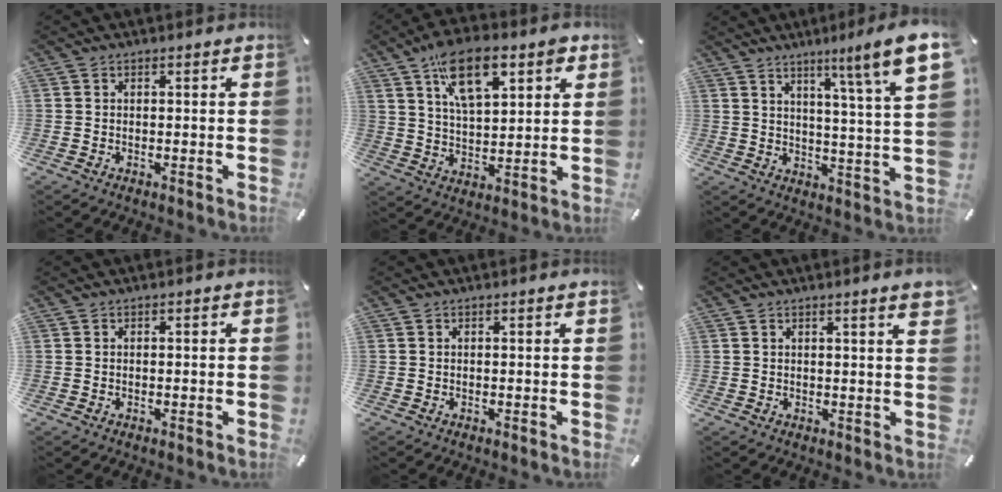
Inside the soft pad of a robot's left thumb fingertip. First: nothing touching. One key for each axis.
{"total": 13.4, "fx": 7.4, "fy": 6.4, "fz": 9.1, "tx": -0.149, "ty": -0.019, "tz": 0.130}
{"total": 11.9, "fx": 7.7, "fy": -0.4, "fz": 9.0, "tx": -0.135, "ty": -0.054, "tz": 0.112}
{"total": 0.5, "fx": -0.1, "fy": 0.1, "fz": 0.5, "tx": -0.009, "ty": 0.000, "tz": -0.002}
{"total": 0.0}
{"total": 3.3, "fx": 1.7, "fy": 0.3, "fz": 2.9, "tx": -0.049, "ty": -0.004, "tz": 0.027}